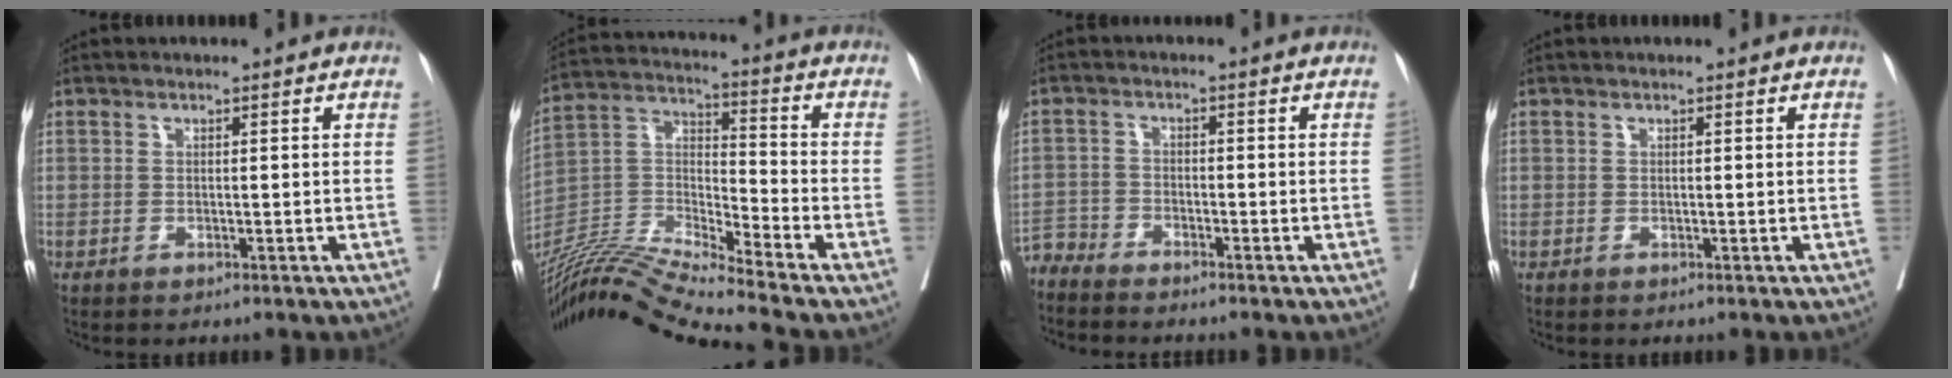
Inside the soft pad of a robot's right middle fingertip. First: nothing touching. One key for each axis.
{"total": 15.4, "fx": -14.3, "fy": -2.3, "fz": 5.3, "tx": -0.097, "ty": 0.015, "tz": -0.270}
{"total": 3.8, "fx": -3.8, "fy": -0.1, "fz": -0.4, "tx": 0.018, "ty": -0.012, "tz": -0.076}
{"total": 0.0}